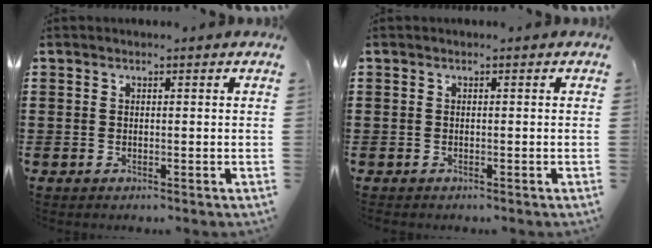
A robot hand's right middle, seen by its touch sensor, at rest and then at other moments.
{"total": 0.6, "force": [-0.4, 0.4, -0.1], "torque": [0.002, 0.004, -0.011]}